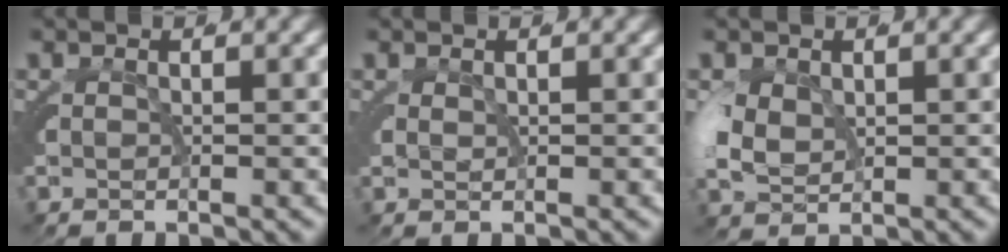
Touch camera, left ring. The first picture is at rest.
{"total": 0.9, "force": [0.4, 0.5, 0.6], "torque": [-0.018, -0.012, 0.015]}
{"total": 3.1, "force": [0.2, 2.2, 2.1], "torque": [-0.064, -0.019, 0.022]}